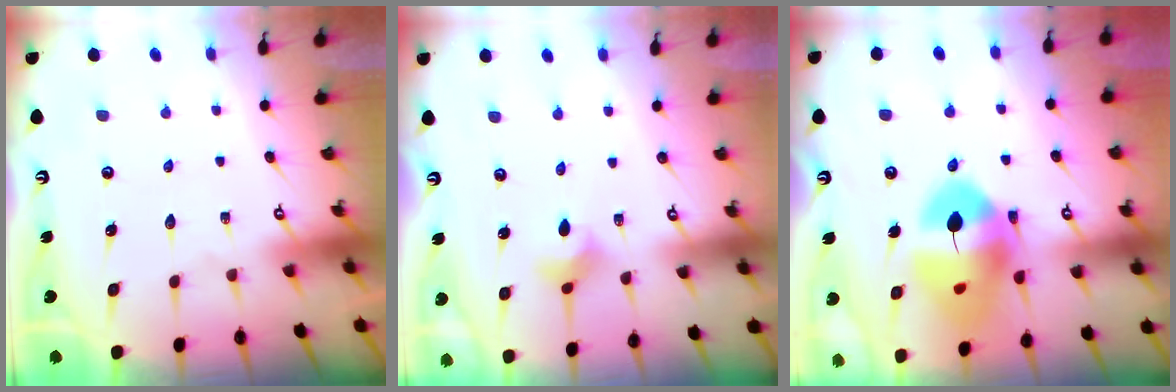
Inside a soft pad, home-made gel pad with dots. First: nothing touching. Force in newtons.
{"total": 5.1, "press": 5.0, "slide": 0.8}
{"total": 16.0, "press": 15.9, "slide": 1.5}